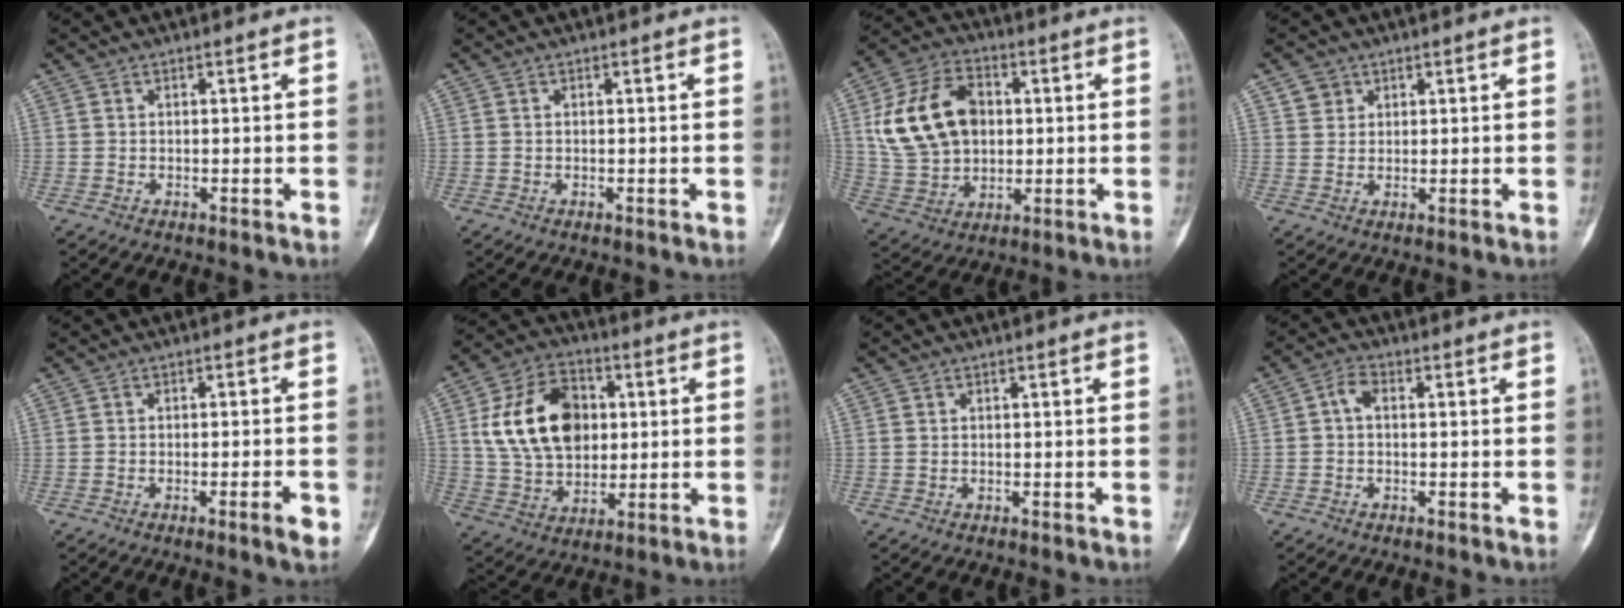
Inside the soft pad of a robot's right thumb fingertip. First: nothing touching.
{"total": 0.0}
{"total": 17.2, "force": [2.9, 12.3, 11.6], "torque": [-0.191, 0.011, 0.056]}
{"total": 2.7, "force": [1.5, 2.2, 0.4], "torque": [0.011, -0.007, 0.021]}
{"total": 3.7, "force": [-1.7, 0.3, 3.3], "torque": [-0.045, 0.000, -0.026]}
{"total": 17.7, "force": [3.2, 12.3, 12.2], "torque": [-0.184, 0.005, 0.059]}
{"total": 0.0}
{"total": 2.9, "force": [0.0, 1.8, 2.3], "torque": [-0.038, 0.009, -0.007]}